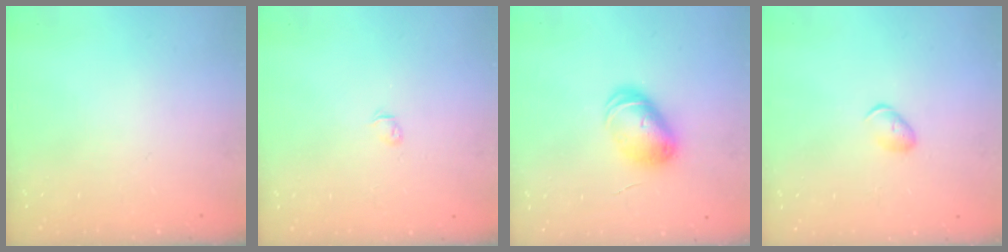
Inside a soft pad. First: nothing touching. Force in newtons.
{"total": 3.0, "press": 2.9, "slide": 0.6}
{"total": 8.4, "press": 8.3, "slide": 0.7}
{"total": 5.3, "press": 5.2, "slide": 1.2}